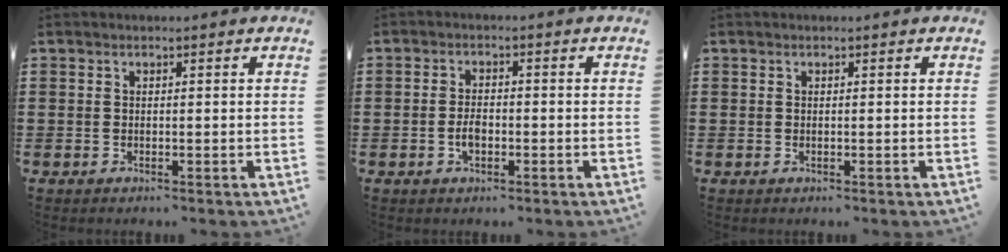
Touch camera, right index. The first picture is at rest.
{"total": 2.8, "force": [-0.9, 1.4, 2.2], "torque": [-0.051, 0.002, -0.019]}
{"total": 0.0}